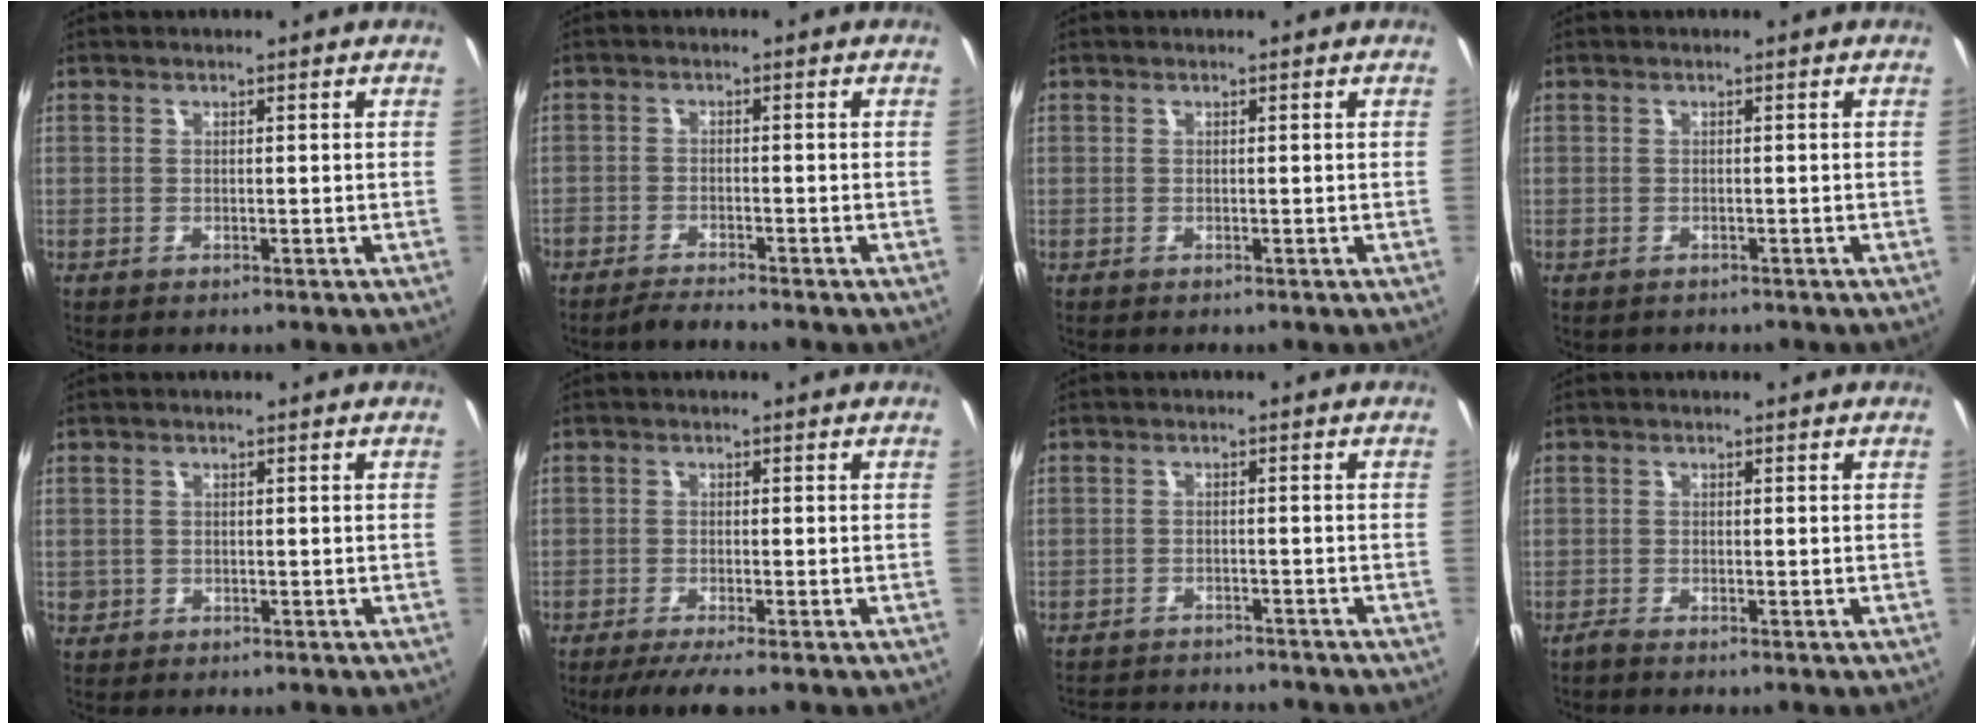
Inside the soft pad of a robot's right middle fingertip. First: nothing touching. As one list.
[{"total": 3.1, "force": [-3.0, -0.1, 0.8], "torque": [-0.033, -0.009, -0.060]}, {"total": 0.0}, {"total": 1.0, "force": [-0.8, 0.6, 0.1], "torque": [-0.008, -0.003, -0.010]}, {"total": 1.5, "force": [-0.4, 1.4, 0.2], "torque": [-0.007, -0.004, -0.005]}, {"total": 4.1, "force": [-3.2, -0.1, 2.6], "torque": [-0.059, -0.016, -0.057]}, {"total": 9.8, "force": [-9.1, 2.1, 2.9], "torque": [-0.074, -0.010, -0.133]}, {"total": 1.0, "force": [-1.0, 0.0, 0.4], "torque": [-0.012, -0.003, -0.022]}]